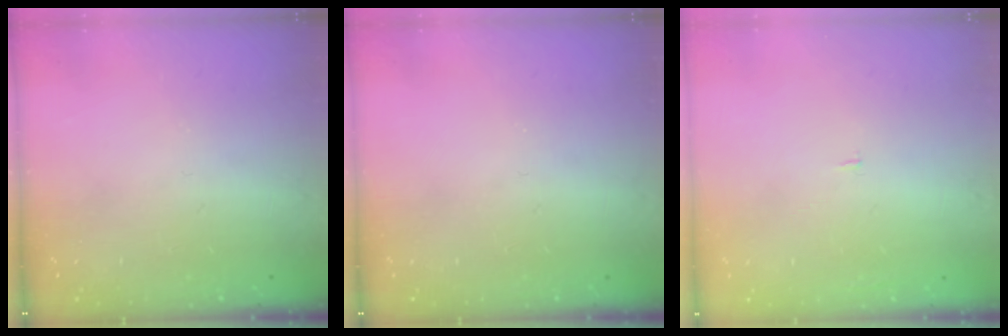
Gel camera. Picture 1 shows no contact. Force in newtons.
{"total": 0.0}
{"total": 1.2, "press": 1.2, "slide": 0.1}